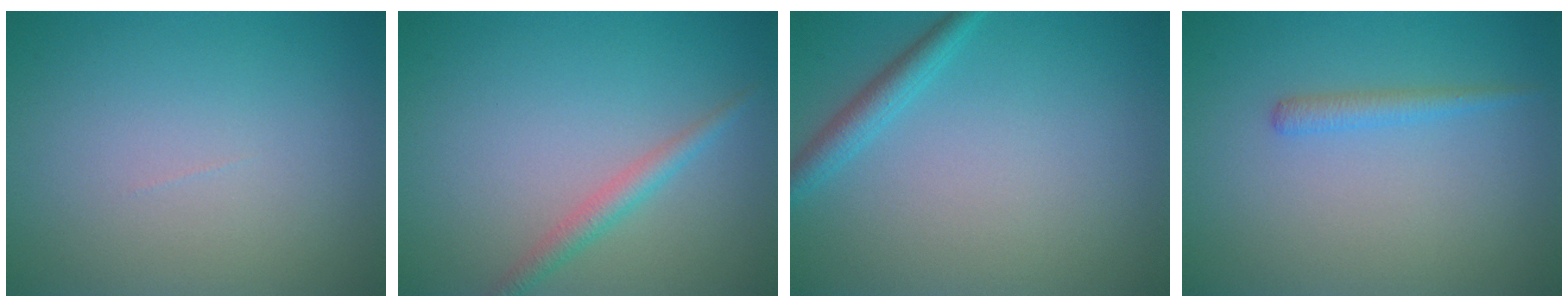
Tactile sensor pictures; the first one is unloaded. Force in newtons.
{"total": 1.8, "press": 1.8, "slide": 0.0}
{"total": 2.0, "press": 2.0, "slide": 0.1}
{"total": 1.3, "press": 1.3, "slide": 0.1}